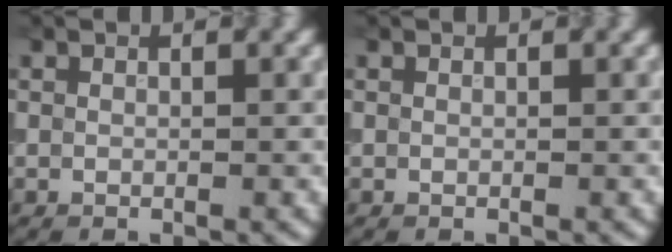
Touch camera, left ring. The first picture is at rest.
{"total": 0.0}